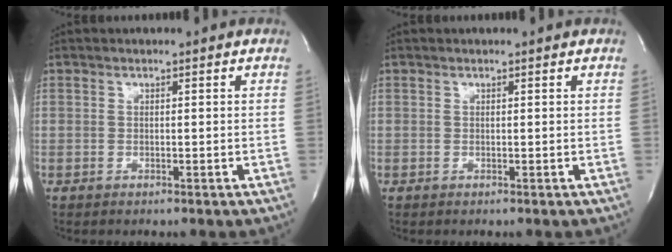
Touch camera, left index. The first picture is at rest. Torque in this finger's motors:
{"motor_torque": [0.24, -0.18, -0.08, -0.01]}